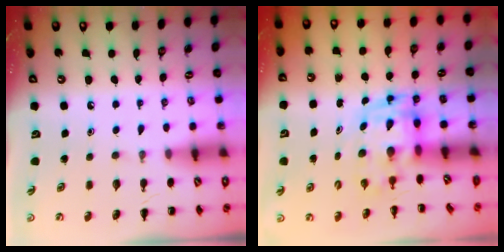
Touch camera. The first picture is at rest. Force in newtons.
{"total": 3.8, "press": 3.7, "slide": 0.7}